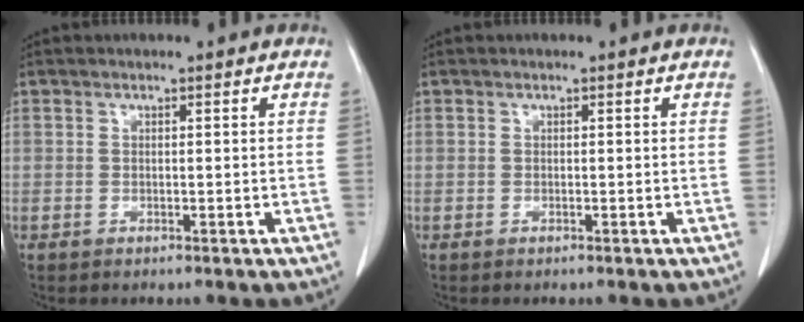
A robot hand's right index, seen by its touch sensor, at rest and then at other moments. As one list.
[{"total": 0.0}]